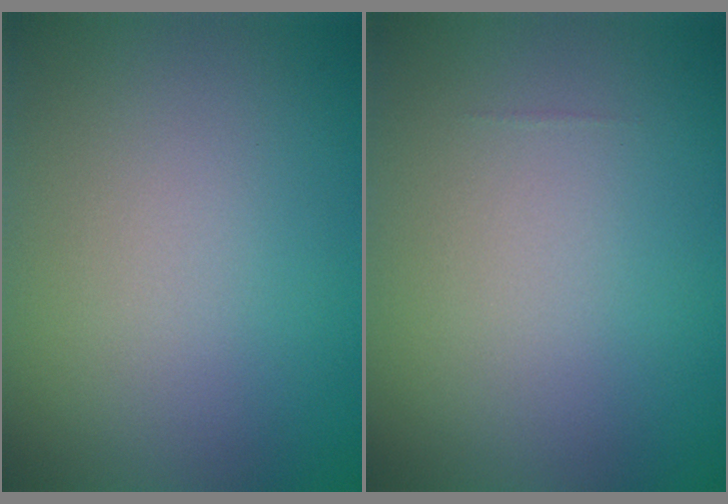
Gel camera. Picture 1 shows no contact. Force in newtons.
{"total": 0.0}